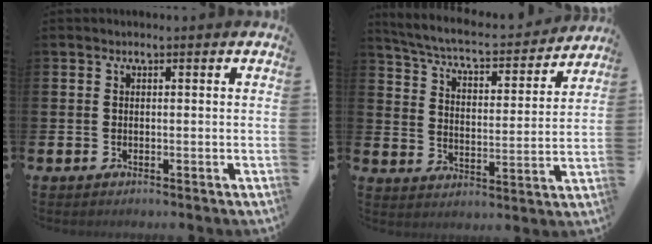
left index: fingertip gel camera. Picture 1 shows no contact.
{"total": 6.1, "force": [5.7, 0.9, 2.2], "torque": [-0.075, -0.043, 0.092]}